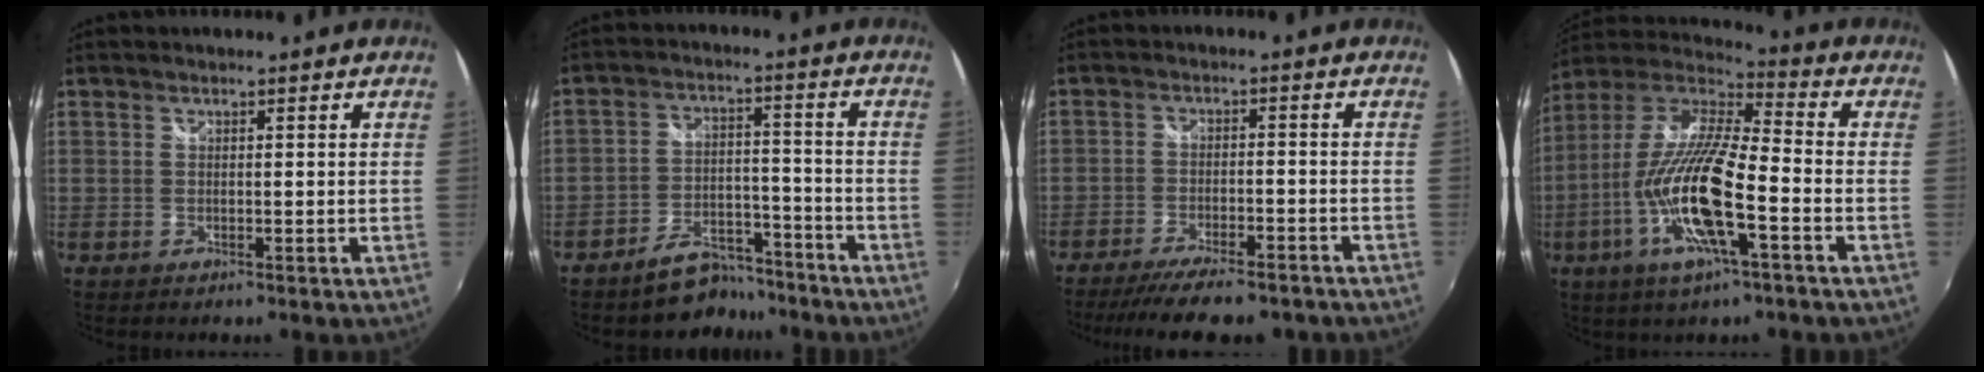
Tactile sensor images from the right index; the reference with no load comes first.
{"total": 9.1, "force": [-7.9, 4.0, 1.9], "torque": [-0.040, 0.032, -0.109]}
{"total": 15.2, "force": [-12.7, 3.5, 7.5], "torque": [-0.153, -0.031, -0.182]}
{"total": 18.9, "force": [-6.8, 3.7, 17.2], "torque": [-0.337, -0.025, -0.136]}